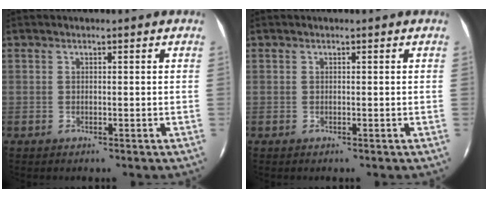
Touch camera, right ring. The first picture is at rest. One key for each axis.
{"total": 0.0}